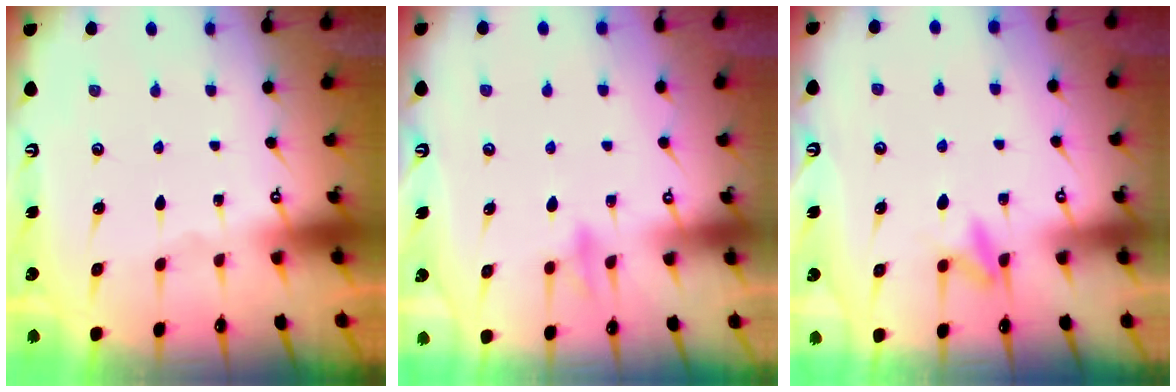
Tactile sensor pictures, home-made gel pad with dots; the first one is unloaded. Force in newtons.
{"total": 8.0, "press": 8.0, "slide": 0.5}
{"total": 6.2, "press": 6.1, "slide": 0.8}